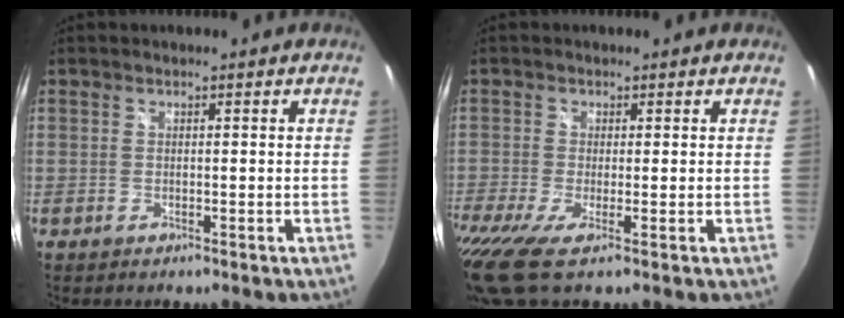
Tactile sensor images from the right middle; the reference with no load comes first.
{"total": 8.0, "force": [-3.8, 0.7, 7.0], "torque": [-0.160, -0.035, -0.074]}